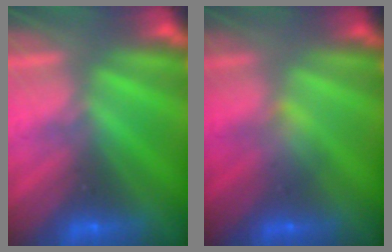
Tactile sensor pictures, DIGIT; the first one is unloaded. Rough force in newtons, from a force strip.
{"total": 2.7}